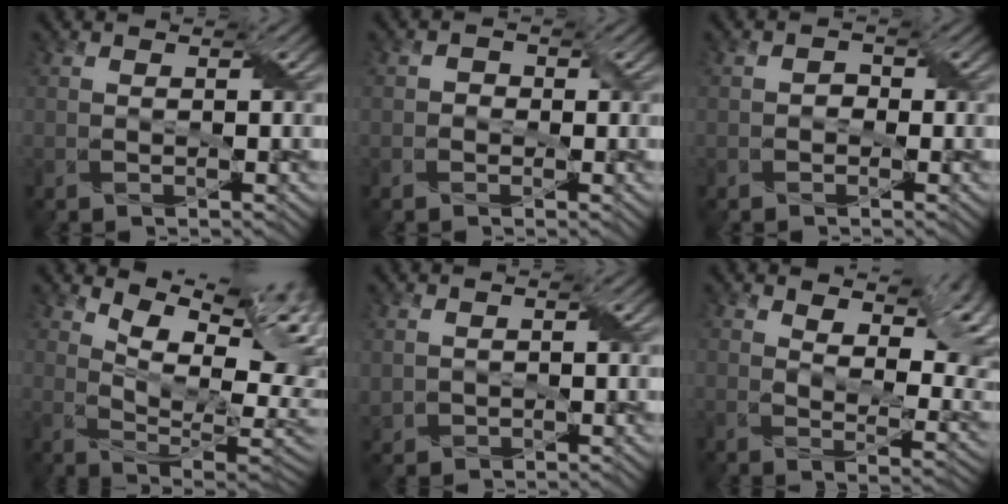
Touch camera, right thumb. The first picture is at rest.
{"total": 1.3, "force": [-0.4, 1.2, 0.2], "torque": [0.002, 0.001, -0.011]}
{"total": 1.1, "force": [-0.5, 1.0, 0.3], "torque": [-0.004, 0.002, -0.012]}
{"total": 14.0, "force": [6.0, 5.5, 11.4], "torque": [-0.184, 0.019, 0.099]}
{"total": 1.5, "force": [0.4, 1.3, 0.6], "torque": [-0.024, -0.002, 0.013]}
{"total": 11.6, "force": [6.2, 5.2, 8.3], "torque": [-0.128, 0.000, 0.102]}